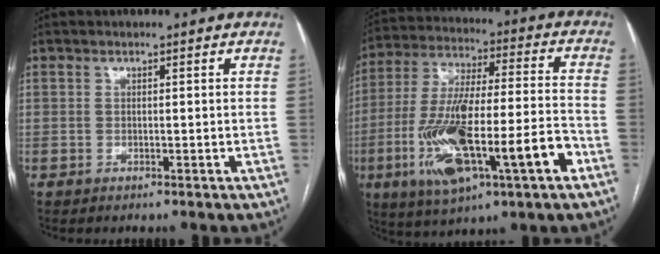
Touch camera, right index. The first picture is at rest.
{"total": 20.8, "force": [-7.6, 3.6, 19.1], "torque": [-0.360, -0.012, -0.124]}